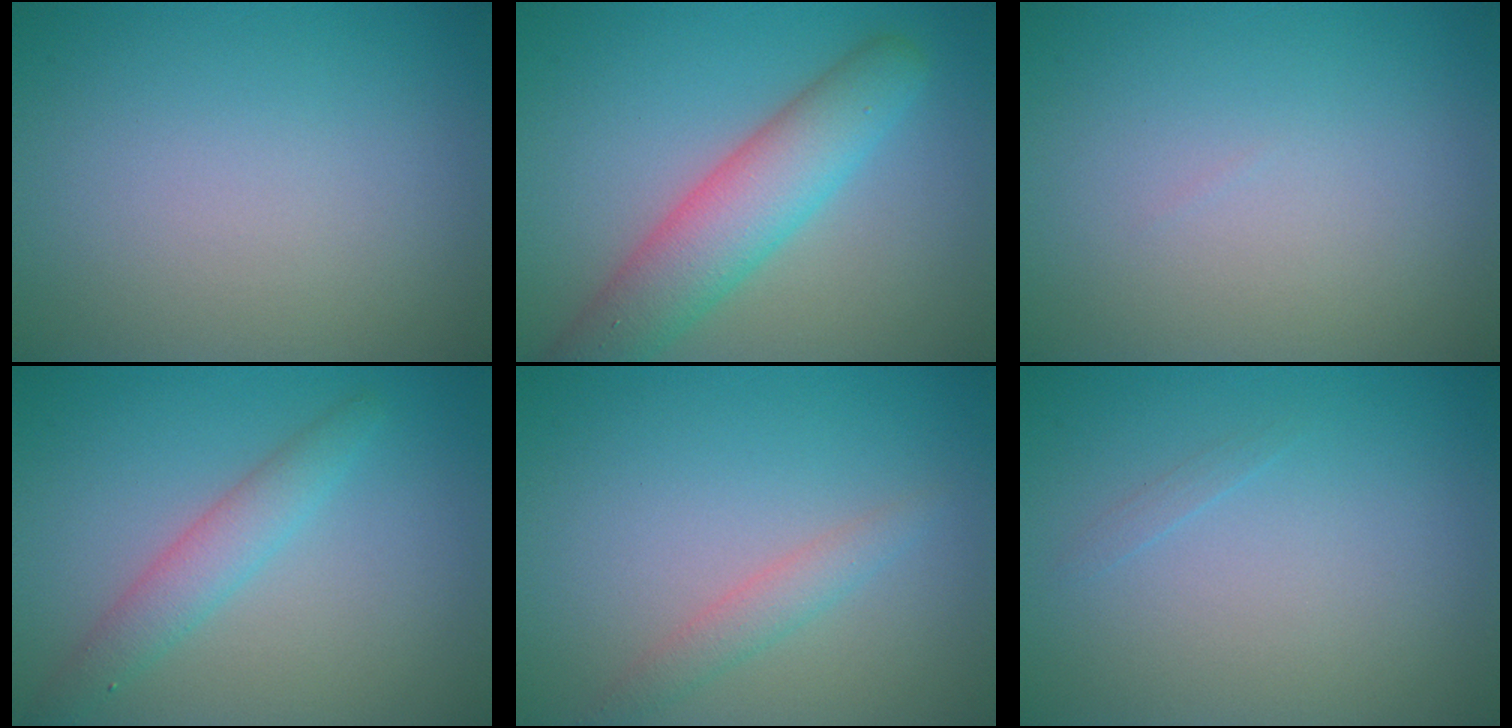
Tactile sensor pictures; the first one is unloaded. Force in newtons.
{"total": 6.2, "press": 6.2, "slide": 0.3}
{"total": 0.0}
{"total": 2.8, "press": 2.8, "slide": 0.1}
{"total": 1.7, "press": 1.7, "slide": 0.0}
{"total": 0.5, "press": 0.5, "slide": 0.0}